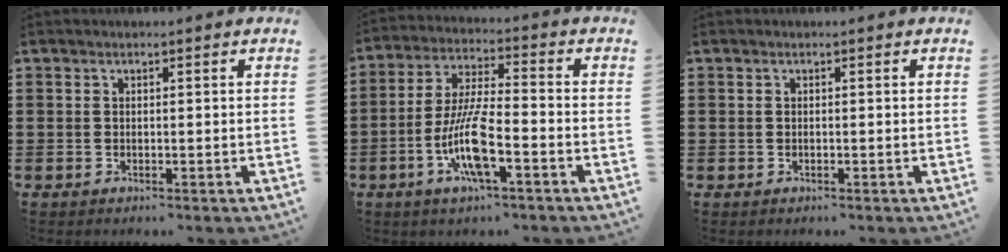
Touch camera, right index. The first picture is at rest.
{"total": 10.1, "force": [-4.0, 2.2, 9.0], "torque": [-0.197, -0.012, -0.080]}
{"total": 0.0}